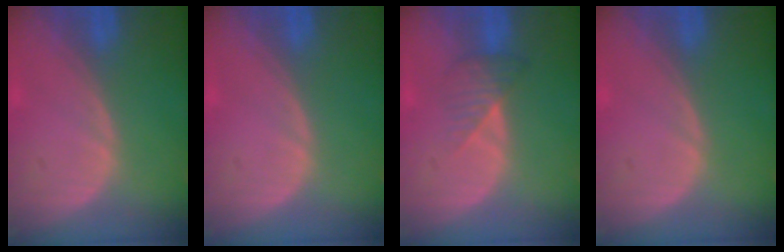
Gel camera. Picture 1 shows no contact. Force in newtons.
{"total": 0.0}
{"total": 3.3, "press": 3.0, "slide": 1.2}
{"total": 0.0}